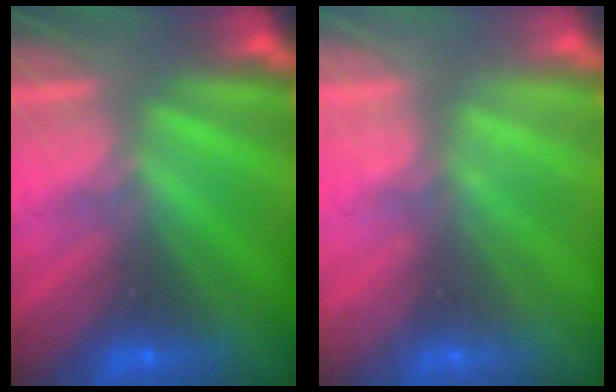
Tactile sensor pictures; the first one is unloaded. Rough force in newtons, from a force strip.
{"total": 2.1}